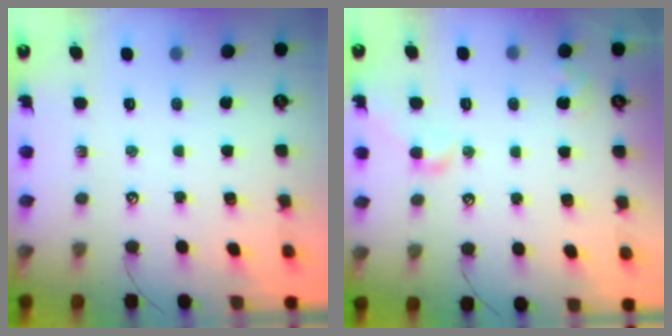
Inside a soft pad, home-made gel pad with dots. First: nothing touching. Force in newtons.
{"total": 4.7, "press": 4.6, "slide": 0.7}